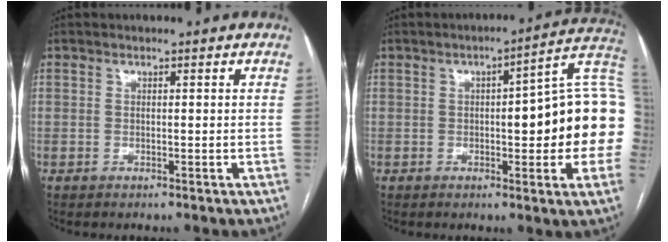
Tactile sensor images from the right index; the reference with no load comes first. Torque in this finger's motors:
{"motor_torque": [1.14, -0.73, 0.40, 0.07]}